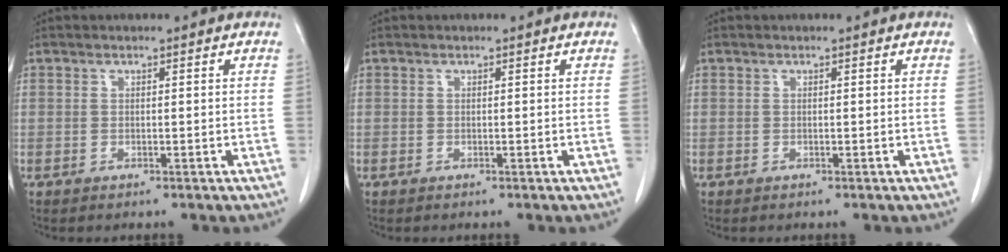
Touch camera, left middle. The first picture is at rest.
{"total": 0.0}
{"total": 0.0}